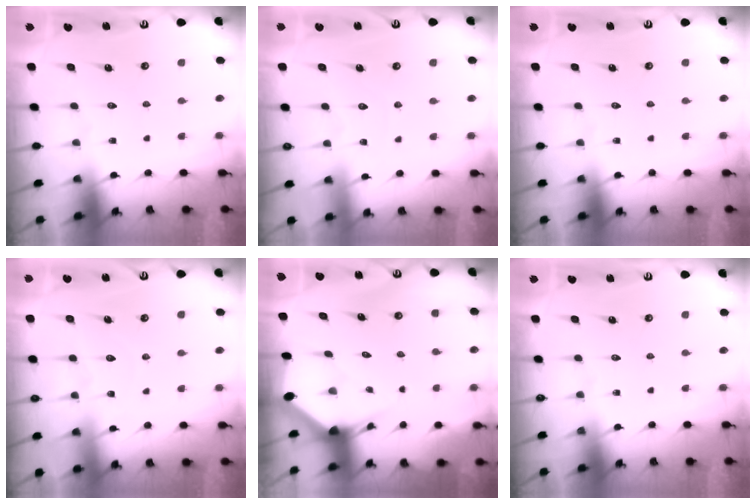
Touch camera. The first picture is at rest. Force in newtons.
{"total": 3.9, "press": 3.8, "slide": 0.4}
{"total": 0.0}
{"total": 7.2, "press": 7.2, "slide": 0.6}
{"total": 2.9, "press": 2.9, "slide": 0.1}
{"total": 0.0}